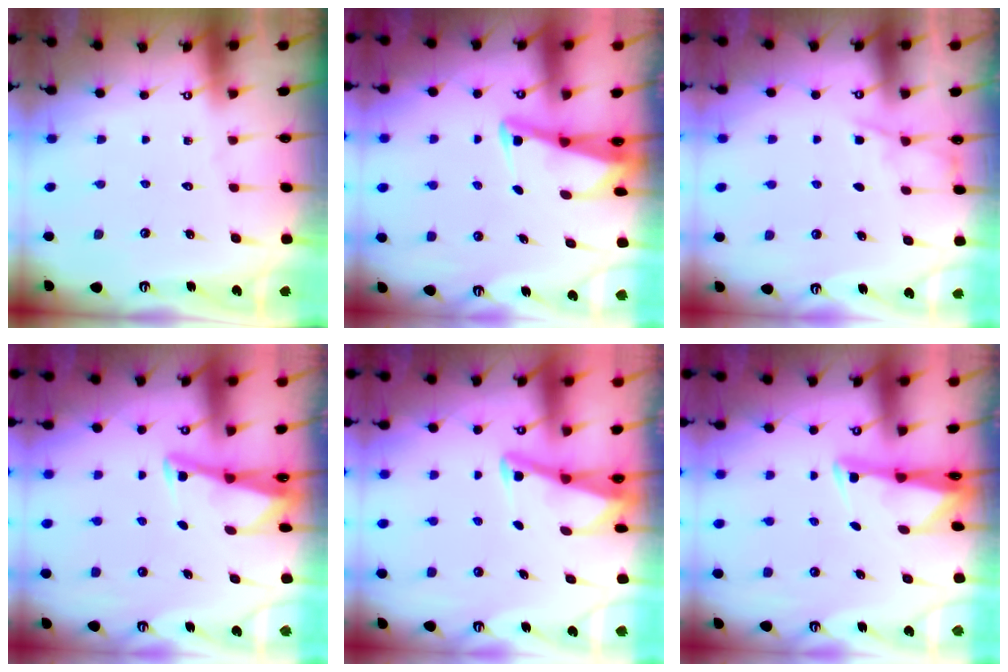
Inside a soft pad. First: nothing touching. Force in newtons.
{"total": 2.5, "press": 2.5, "slide": 0.2}
{"total": 3.6, "press": 3.6, "slide": 0.5}
{"total": 2.8, "press": 2.8, "slide": 0.3}
{"total": 2.9, "press": 2.9, "slide": 0.4}
{"total": 2.6, "press": 2.6, "slide": 0.4}